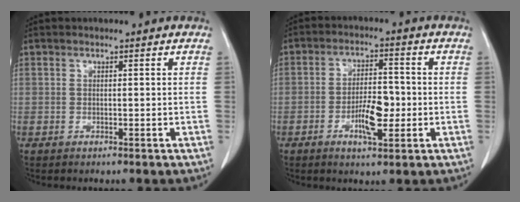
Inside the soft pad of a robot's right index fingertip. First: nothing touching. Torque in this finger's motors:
{"motor_torque": [0.16, -0.13, 0.06, 0.05]}